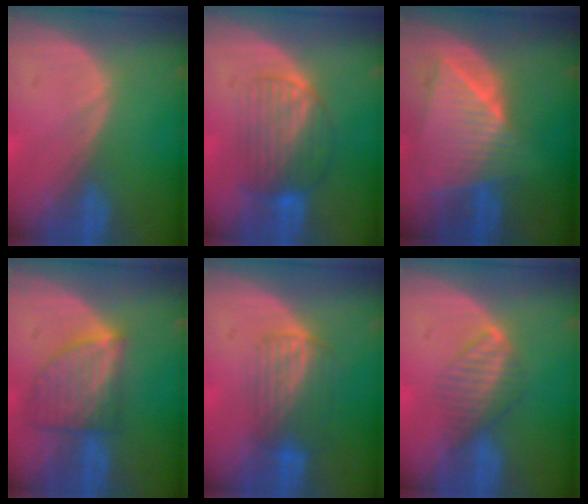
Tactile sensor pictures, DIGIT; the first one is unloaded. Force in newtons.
{"total": 7.1, "press": 6.6, "slide": 2.7}
{"total": 8.9, "press": 7.9, "slide": 4.2}
{"total": 7.1, "press": 6.6, "slide": 2.5}
{"total": 6.8, "press": 5.7, "slide": 3.7}
{"total": 4.1, "press": 4.1, "slide": 0.8}